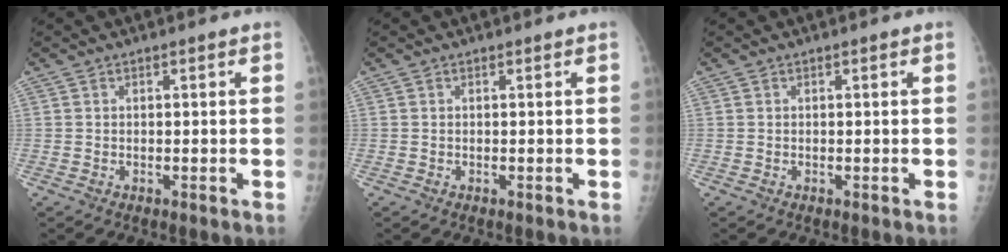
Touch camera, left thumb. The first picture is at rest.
{"total": 0.0}
{"total": 0.0}